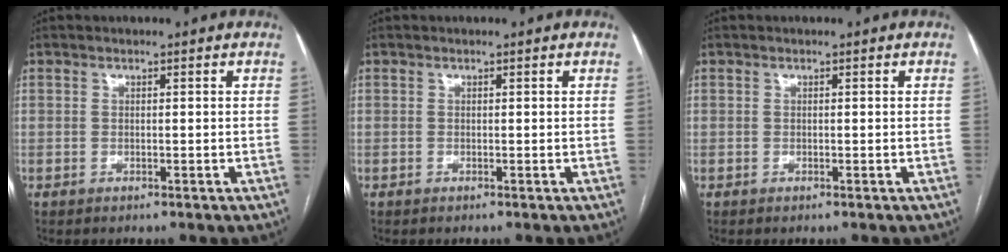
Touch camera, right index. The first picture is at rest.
{"total": 0.0}
{"total": 0.0}